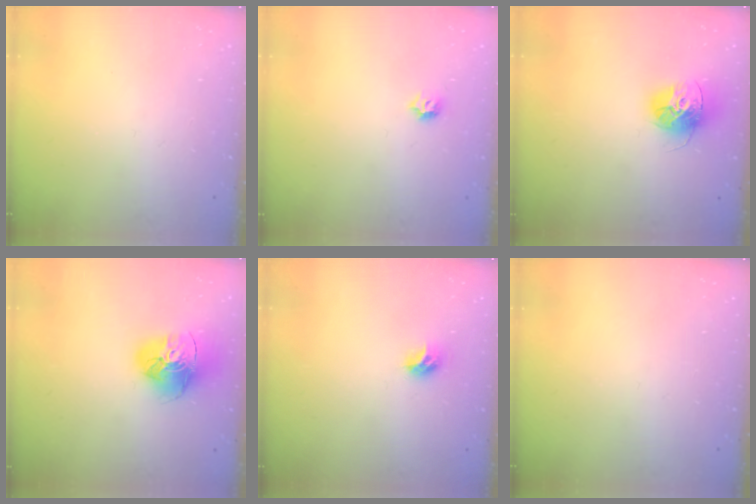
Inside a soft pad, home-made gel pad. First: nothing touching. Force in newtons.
{"total": 3.7, "press": 3.6, "slide": 0.6}
{"total": 14.4, "press": 14.4, "slide": 1.3}
{"total": 15.5, "press": 15.4, "slide": 1.7}
{"total": 7.5, "press": 7.4, "slide": 0.7}
{"total": 0.0}